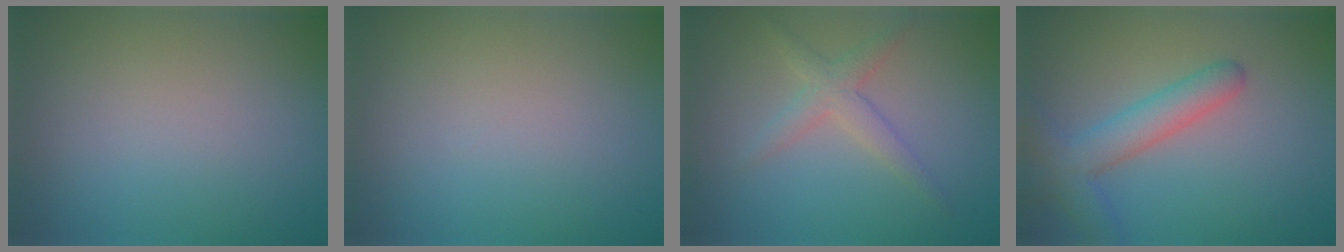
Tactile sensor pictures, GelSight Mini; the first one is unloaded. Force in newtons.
{"total": 0.0}
{"total": 2.5, "press": 2.5, "slide": 0.1}
{"total": 4.0, "press": 4.0, "slide": 0.3}